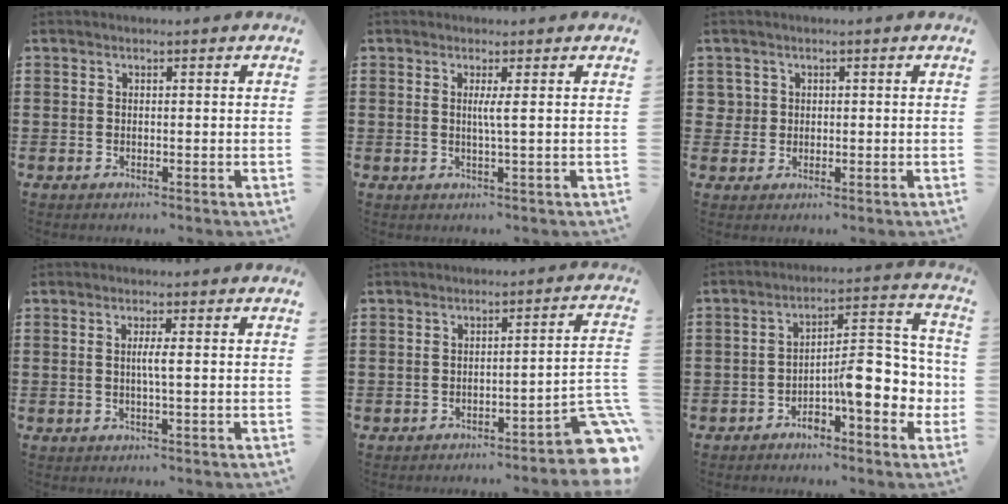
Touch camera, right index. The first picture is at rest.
{"total": 2.1, "force": [0.4, -0.5, 2.0], "torque": [-0.039, -0.006, 0.003]}
{"total": 1.9, "force": [0.4, 1.8, 0.2], "torque": [-0.013, 0.009, 0.005]}
{"total": 2.1, "force": [0.1, -0.1, 2.1], "torque": [-0.040, -0.004, -0.001]}
{"total": 5.1, "force": [-3.7, 0.4, 3.5], "torque": [-0.048, -0.014, -0.070]}
{"total": 9.5, "force": [-2.5, 4.1, 8.2], "torque": [-0.099, -0.007, -0.050]}